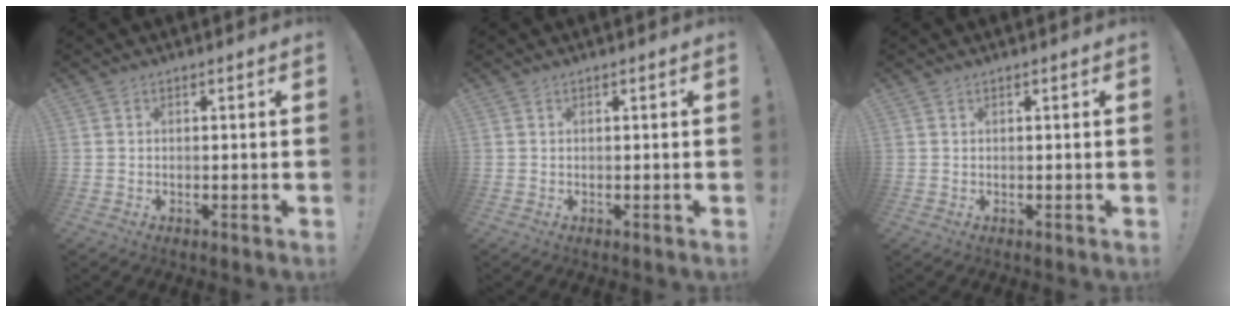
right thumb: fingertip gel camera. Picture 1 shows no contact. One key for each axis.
{"total": 0.0}
{"total": 0.0}